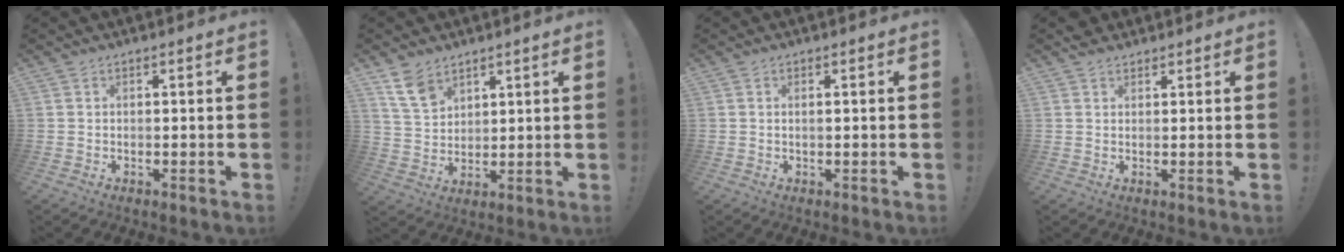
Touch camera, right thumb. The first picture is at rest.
{"total": 9.3, "force": [6.4, 5.7, 3.7], "torque": [-0.080, -0.028, 0.130]}
{"total": 0.9, "force": [0.3, -0.1, 0.8], "torque": [-0.015, -0.002, 0.005]}
{"total": 2.3, "force": [1.8, 1.4, 0.5], "torque": [-0.001, -0.009, 0.035]}